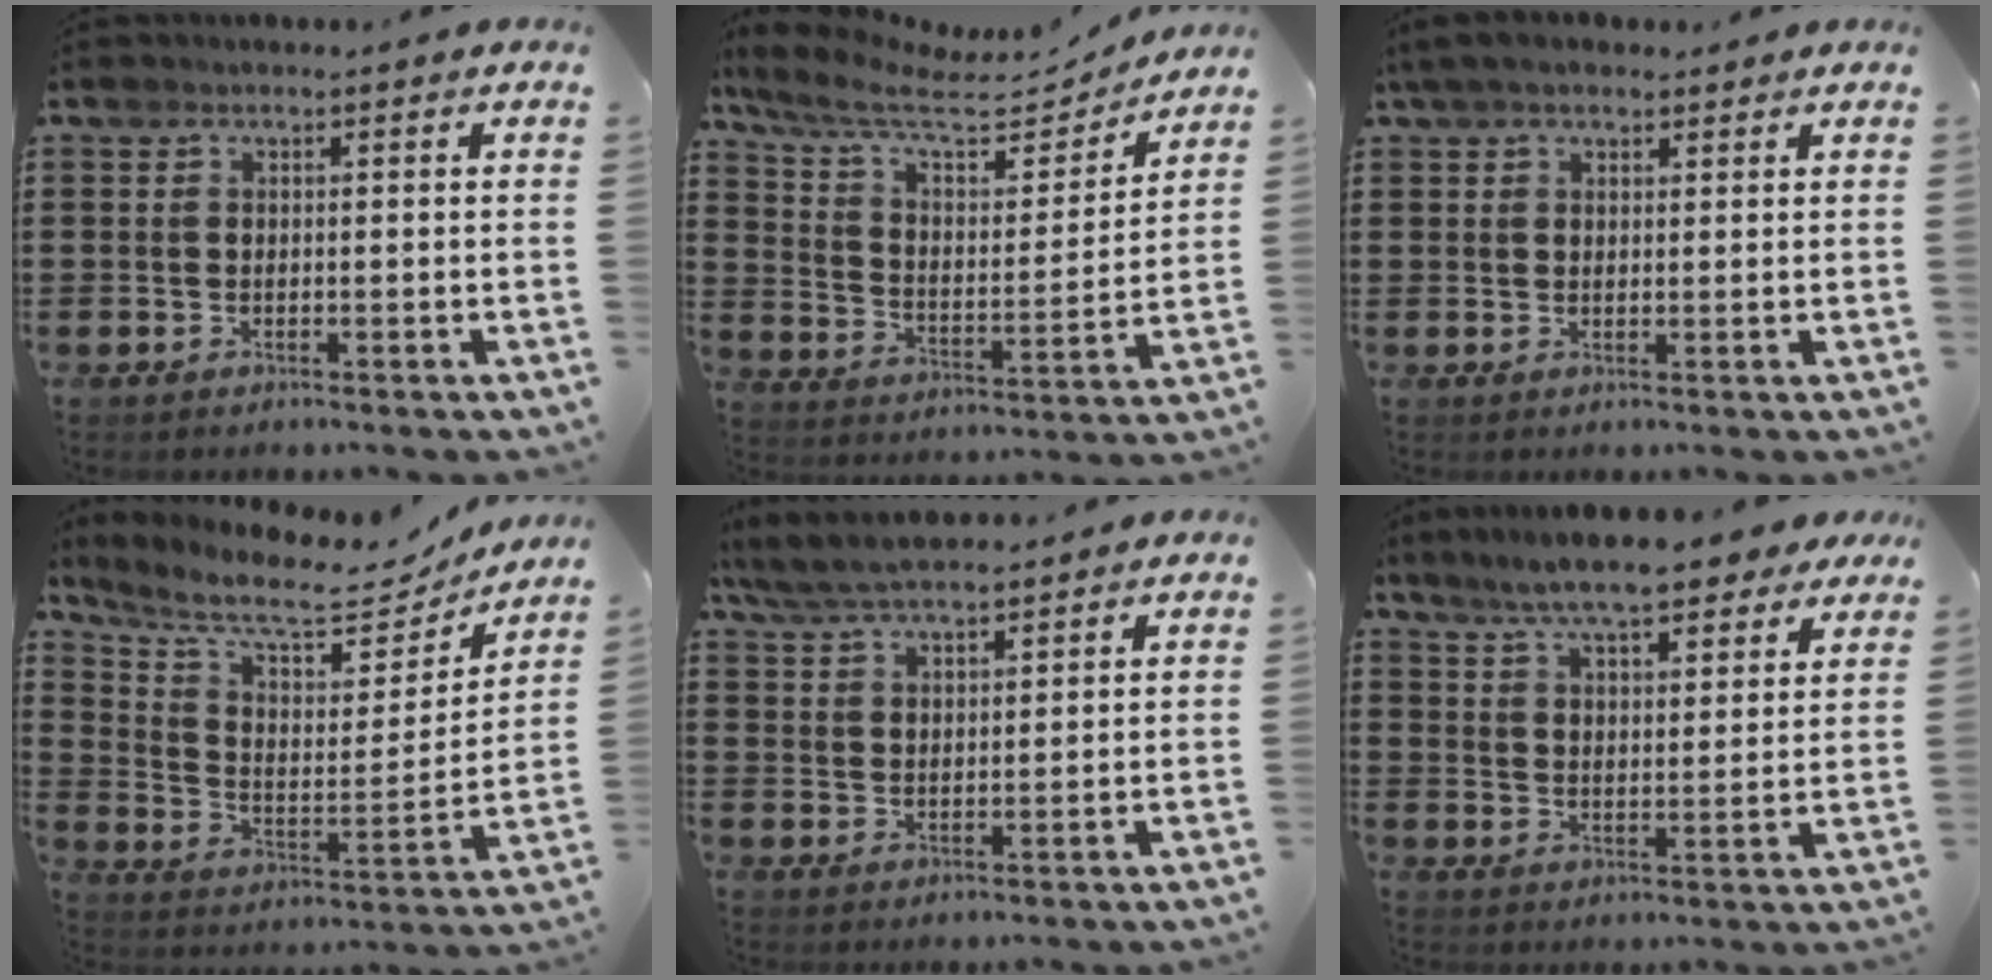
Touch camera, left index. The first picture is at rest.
{"total": 9.5, "force": [7.6, 2.4, 5.1], "torque": [-0.128, -0.039, 0.128]}
{"total": 3.9, "force": [3.0, 1.3, 2.0], "torque": [-0.048, 0.003, 0.058]}
{"total": 9.1, "force": [7.5, 2.3, 4.5], "torque": [-0.122, -0.042, 0.128]}
{"total": 5.8, "force": [5.2, 1.2, 2.2], "torque": [-0.059, -0.012, 0.097]}
{"total": 8.8, "force": [7.9, 1.1, 3.8], "torque": [-0.102, -0.024, 0.143]}